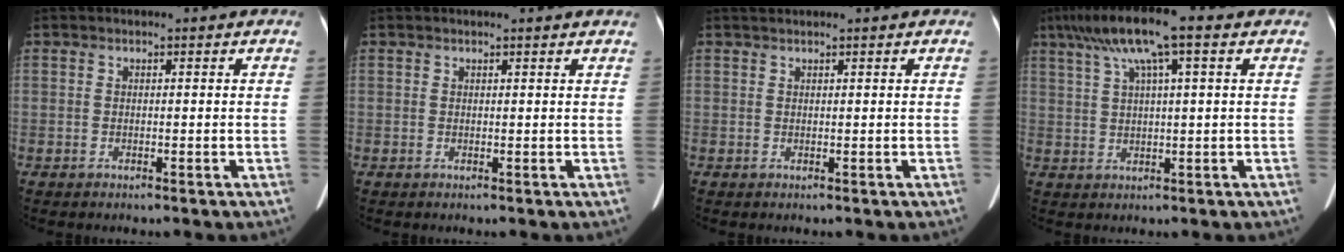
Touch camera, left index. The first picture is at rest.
{"total": 2.4, "force": [2.2, -0.2, 0.7], "torque": [-0.016, 0.005, 0.017]}
{"total": 1.2, "force": [1.1, 0.0, 0.3], "torque": [-0.007, 0.027, 0.025]}
{"total": 9.7, "force": [5.0, 0.8, 8.3], "torque": [-0.158, 0.034, 0.083]}